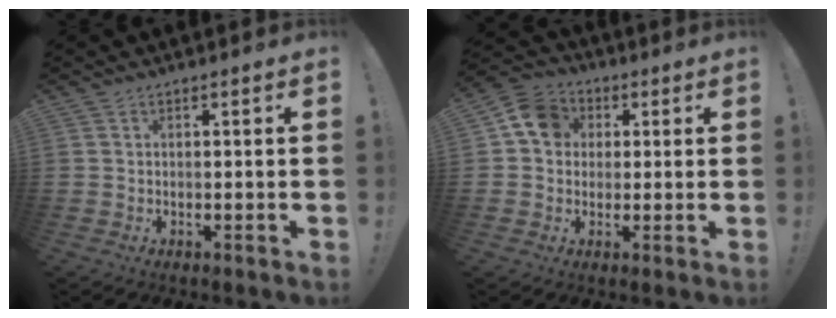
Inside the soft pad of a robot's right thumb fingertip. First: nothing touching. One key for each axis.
{"total": 10.4, "fx": 2.4, "fy": 8.8, "fz": 4.9, "tx": -0.065, "ty": 0.006, "tz": 0.051}